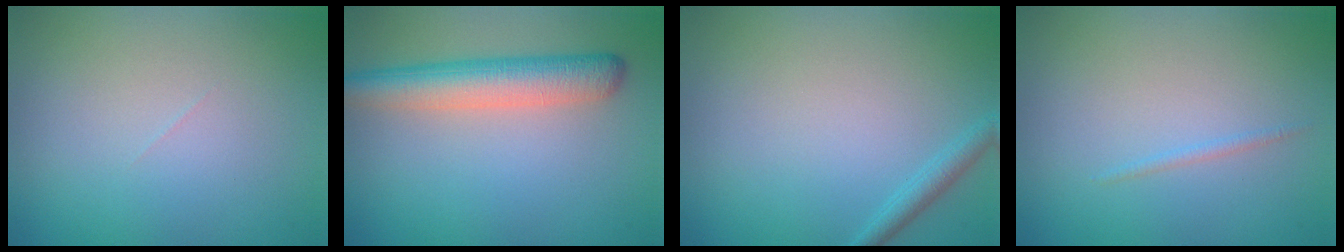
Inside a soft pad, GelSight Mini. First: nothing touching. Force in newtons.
{"total": 5.0, "press": 5.0, "slide": 0.2}
{"total": 1.4, "press": 1.4, "slide": 0.1}
{"total": 0.6, "press": 0.6, "slide": 0.1}